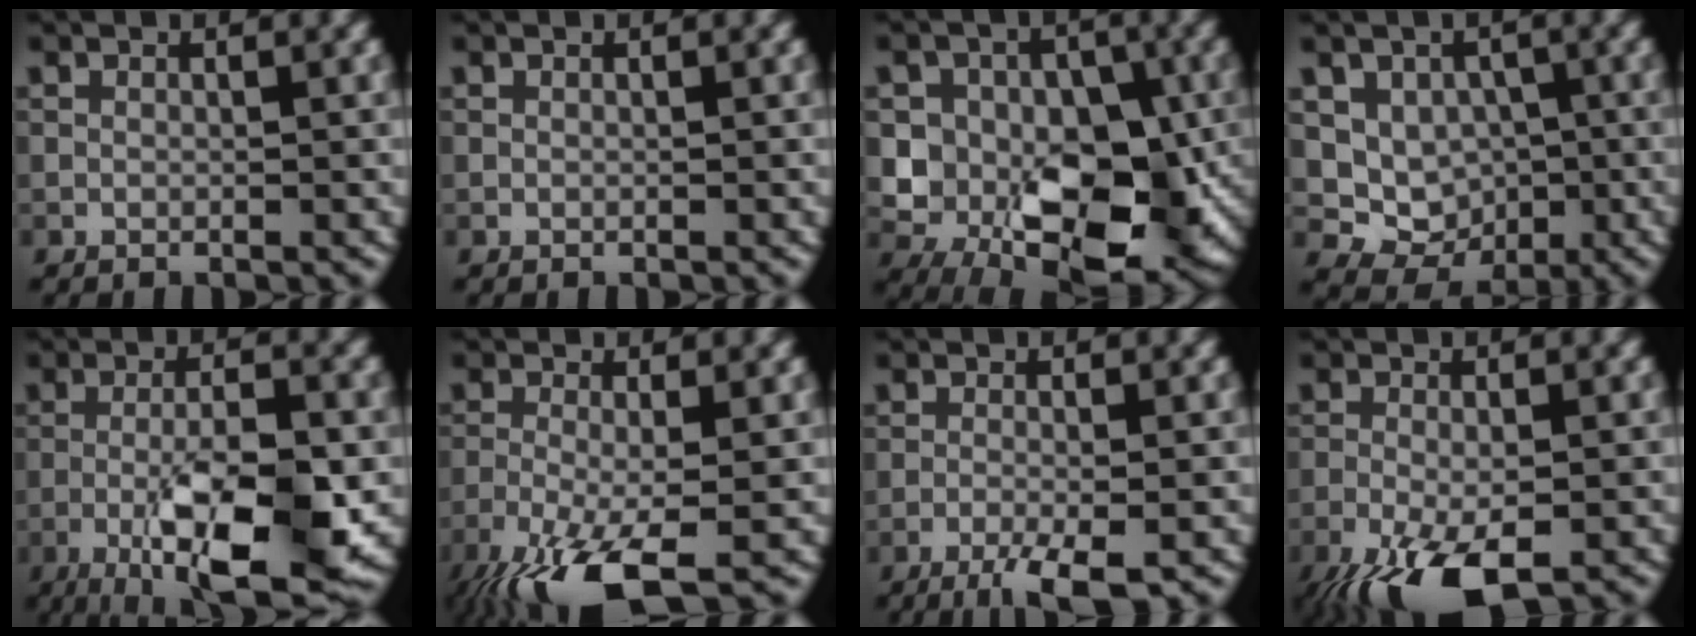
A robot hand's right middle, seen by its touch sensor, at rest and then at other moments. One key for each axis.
{"total": 0.0}
{"total": 10.7, "fx": -1.1, "fy": 7.4, "fz": 7.7, "tx": -0.084, "ty": -0.003, "tz": -0.020}
{"total": 5.9, "fx": -0.2, "fy": 5.3, "fz": 2.7, "tx": -0.025, "ty": -0.007, "tz": -0.006}
{"total": 11.0, "fx": -4.0, "fy": 3.3, "fz": 9.6, "tx": -0.161, "ty": -0.008, "tz": -0.067}
{"total": 8.7, "fx": -5.1, "fy": 2.5, "fz": 6.7, "tx": -0.143, "ty": -0.023, "tz": -0.097}
{"total": 4.2, "fx": -2.5, "fy": 0.8, "fz": 3.3, "tx": -0.057, "ty": -0.003, "tz": -0.048}
{"total": 8.6, "fx": -5.0, "fy": 3.0, "fz": 6.2, "tx": -0.126, "ty": -0.023, "tz": -0.088}